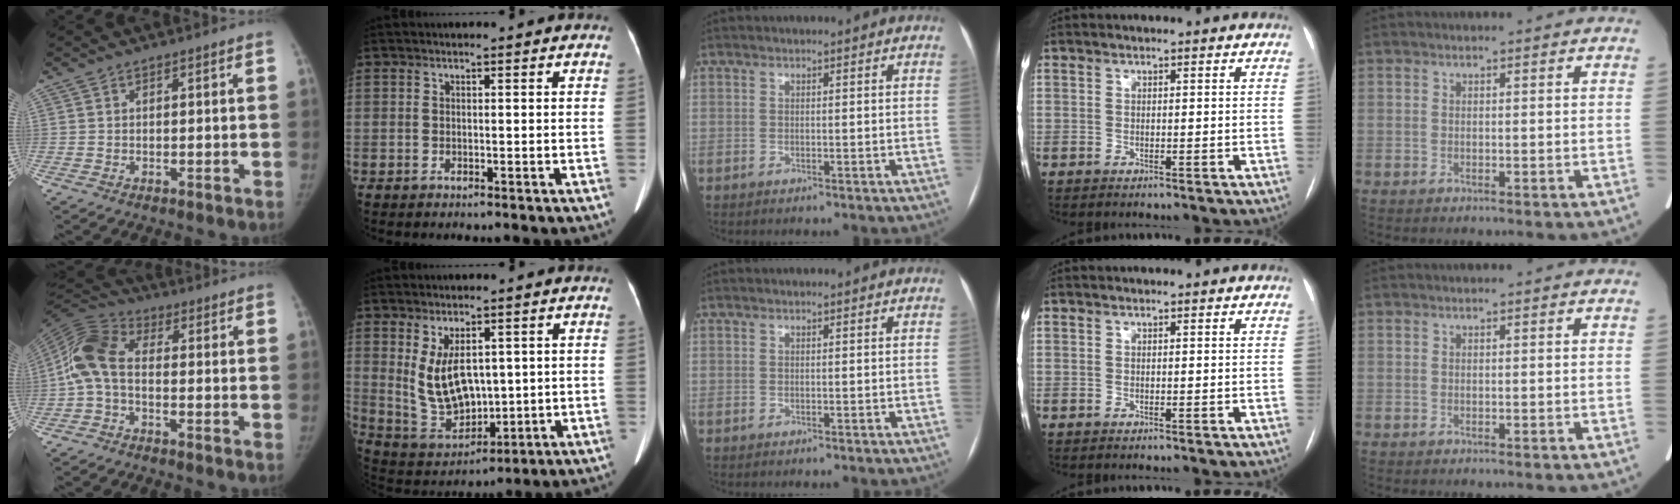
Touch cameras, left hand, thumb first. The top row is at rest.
{"thumb": {"total": 9.5, "force": [-1.0, 5.4, 7.8], "torque": [-0.164, 0.030, -0.038]}, "index": {"total": 8.9, "force": [1.6, 4.9, 7.3], "torque": [-0.149, -0.007, 0.053]}}